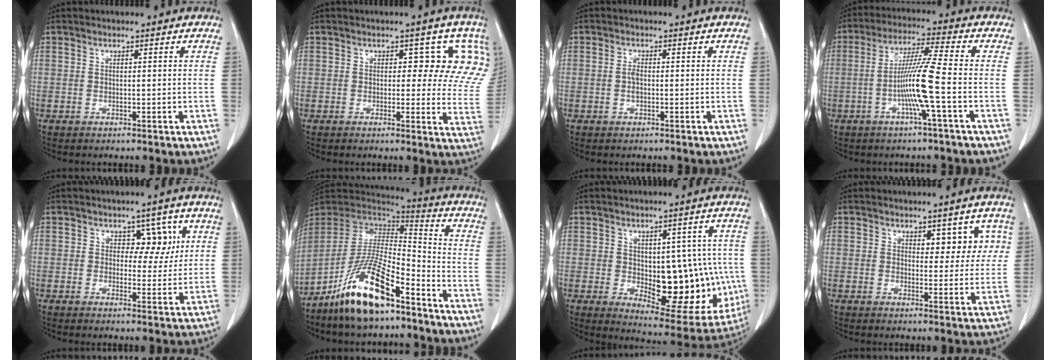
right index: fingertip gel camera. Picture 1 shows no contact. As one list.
[{"total": 7.7, "force": [3.6, 4.2, 5.3], "torque": [-0.033, 0.003, 0.022]}, {"total": 1.5, "force": [-0.1, 0.6, 1.3], "torque": [-0.028, 0.001, -0.004]}, {"total": 9.3, "force": [-2.4, -1.1, 9.0], "torque": [-0.175, 0.001, -0.048]}, {"total": 4.8, "force": [1.8, 3.1, 3.2], "torque": [-0.027, 0.007, 0.025]}, {"total": 16.3, "force": [-10.8, 3.9, 11.6], "torque": [-0.227, -0.002, -0.200]}, {"total": 16.9, "force": [-1.6, 7.9, 14.9], "torque": [-0.189, 0.000, 0.005]}, {"total": 5.5, "force": [2.4, 2.9, 3.9], "torque": [-0.030, 0.010, 0.030]}]